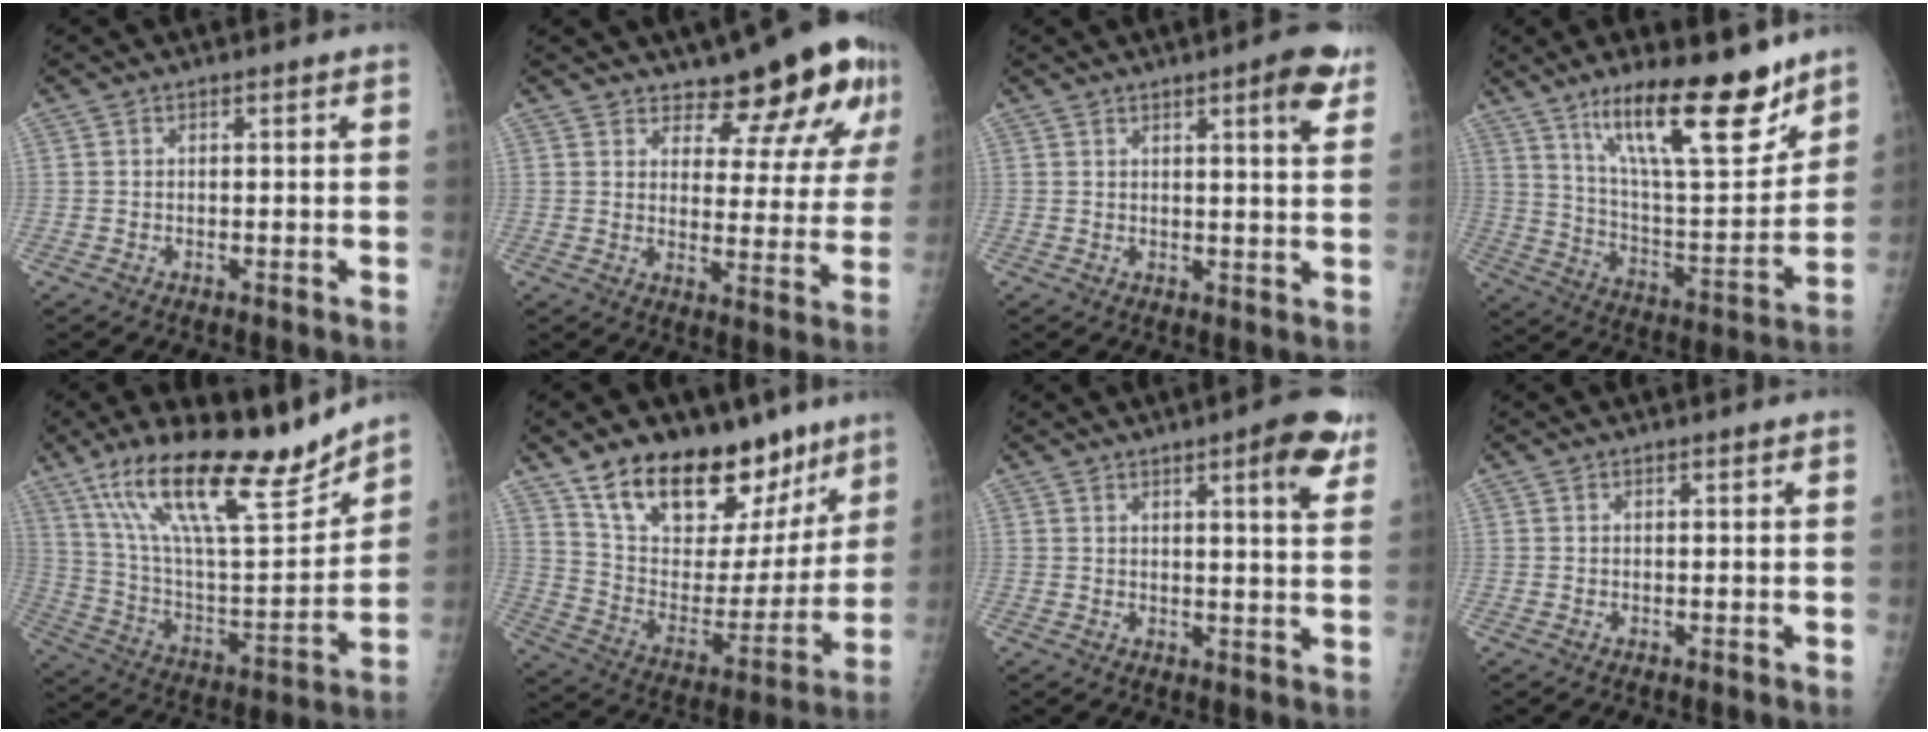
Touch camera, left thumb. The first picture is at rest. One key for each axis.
{"total": 13.5, "fx": 9.7, "fy": 5.1, "fz": 7.9, "tx": -0.059, "ty": -0.069, "tz": 0.123}
{"total": 6.3, "fx": 3.6, "fy": 1.3, "fz": 5.1, "tx": -0.056, "ty": -0.014, "tz": 0.040}
{"total": 22.3, "fx": 14.7, "fy": 6.1, "fz": 15.6, "tx": -0.220, "ty": -0.081, "tz": 0.251}
{"total": 25.5, "fx": 18.0, "fy": 6.5, "fz": 16.9, "tx": -0.264, "ty": -0.063, "tz": 0.316}
{"total": 24.7, "fx": 16.5, "fy": 12.8, "fz": 13.2, "tx": -0.153, "ty": -0.071, "tz": 0.273}
{"total": 8.1, "fx": 4.4, "fy": 1.6, "fz": 6.6, "tx": -0.070, "ty": -0.018, "tz": 0.050}
{"total": 0.0}